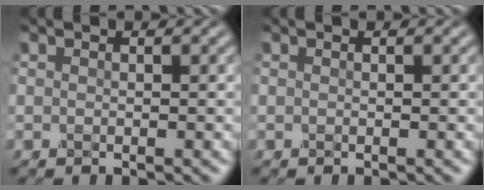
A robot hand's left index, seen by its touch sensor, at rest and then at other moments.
{"total": 0.0}